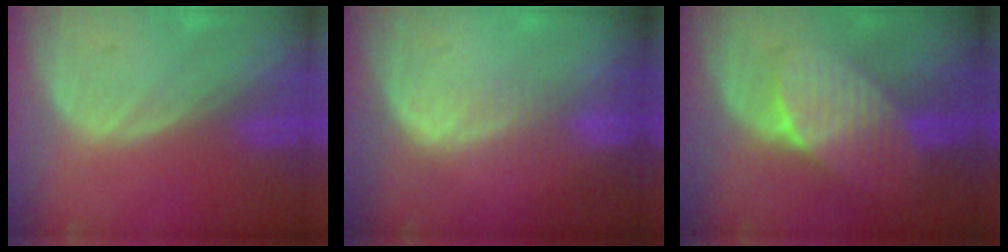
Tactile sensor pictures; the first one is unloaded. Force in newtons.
{"total": 2.7, "press": 2.3, "slide": 1.5}
{"total": 7.4, "press": 6.6, "slide": 3.3}